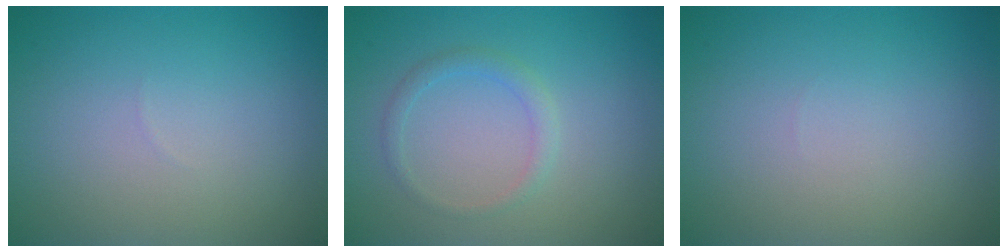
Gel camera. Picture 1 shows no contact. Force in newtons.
{"total": 1.4, "press": 1.4, "slide": 0.1}
{"total": 0.0}